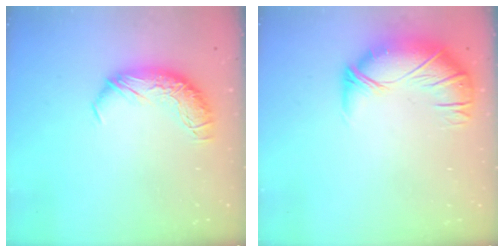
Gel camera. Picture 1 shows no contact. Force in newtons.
{"total": 2.6, "press": 1.0, "slide": 2.4}